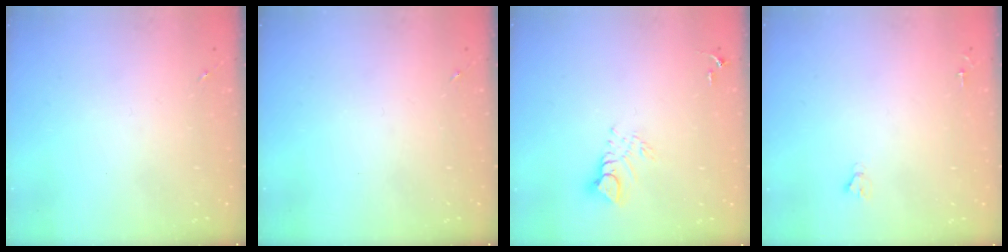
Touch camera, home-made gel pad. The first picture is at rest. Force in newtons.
{"total": 0.0}
{"total": 7.2, "press": 7.1, "slide": 0.7}
{"total": 1.8, "press": 1.8, "slide": 0.1}